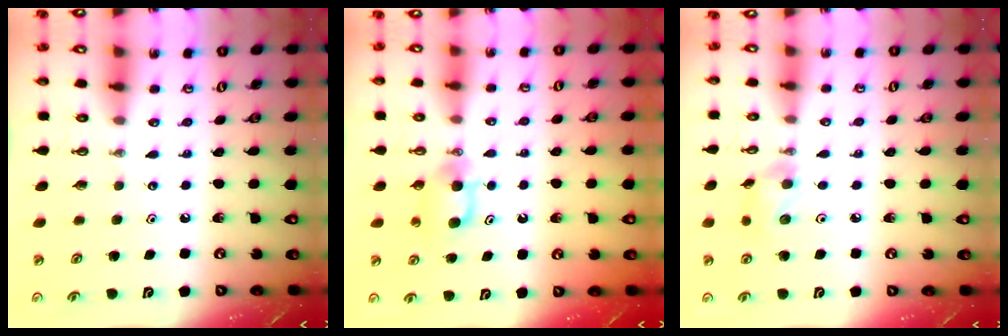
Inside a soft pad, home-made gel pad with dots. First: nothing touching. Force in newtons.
{"total": 5.2, "press": 5.1, "slide": 0.9}
{"total": 7.8, "press": 7.4, "slide": 2.5}